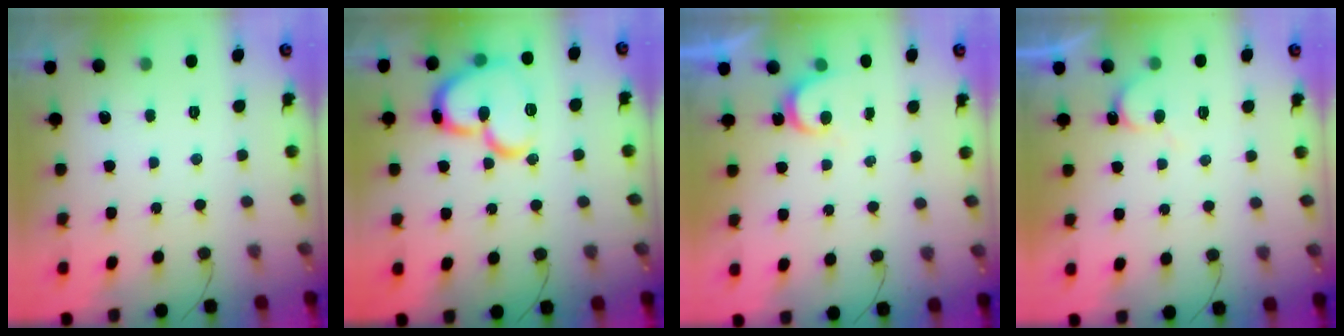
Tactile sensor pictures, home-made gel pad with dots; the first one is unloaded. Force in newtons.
{"total": 18.4, "press": 18.4, "slide": 1.6}
{"total": 3.5, "press": 3.5, "slide": 0.3}
{"total": 5.0, "press": 5.0, "slide": 0.4}